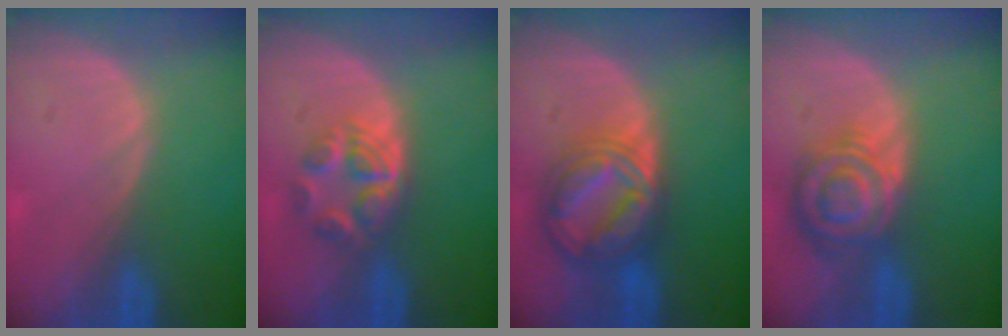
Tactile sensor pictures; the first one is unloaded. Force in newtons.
{"total": 6.1, "press": 5.1, "slide": 3.3}
{"total": 8.9, "press": 8.9, "slide": 0.8}
{"total": 8.4, "press": 7.3, "slide": 4.2}